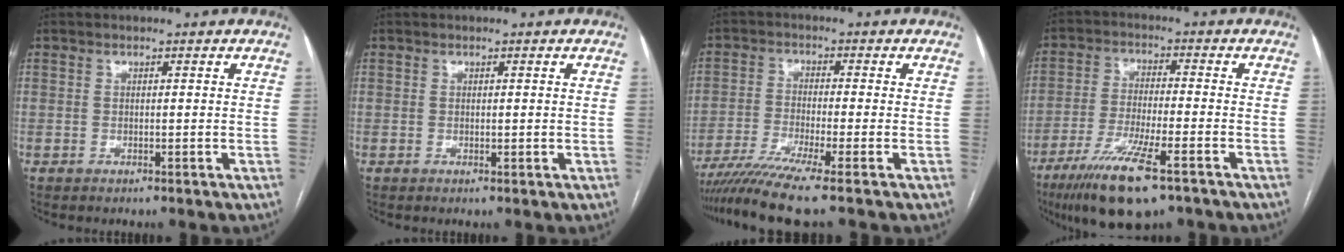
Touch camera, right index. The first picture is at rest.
{"total": 0.8, "force": [0.1, 0.3, 0.7], "torque": [-0.012, -0.003, 0.004]}
{"total": 9.2, "force": [-7.0, -1.8, 5.7], "torque": [-0.095, -0.029, -0.120]}
{"total": 12.7, "force": [-8.0, 1.7, 9.7], "torque": [-0.186, -0.032, -0.138]}